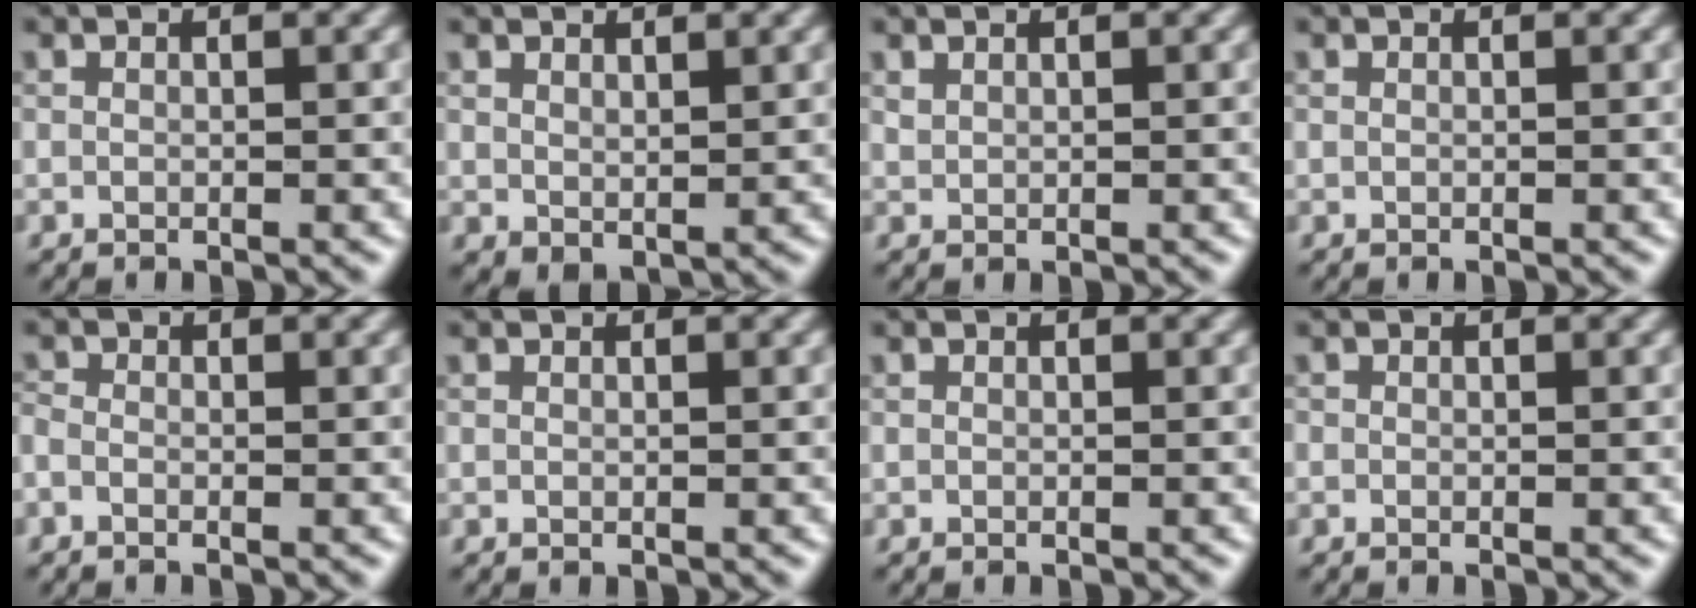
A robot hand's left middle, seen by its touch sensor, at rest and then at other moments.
{"total": 1.8, "force": [1.0, 0.9, 1.1], "torque": [-0.025, -0.006, 0.025]}
{"total": 0.6, "force": [0.5, 0.2, 0.1], "torque": [-0.004, 0.000, 0.015]}
{"total": 0.0}
{"total": 0.9, "force": [-0.5, 0.5, 0.5], "torque": [-0.017, -0.004, -0.012]}
{"total": 0.0}
{"total": 0.0}
{"total": 0.0}